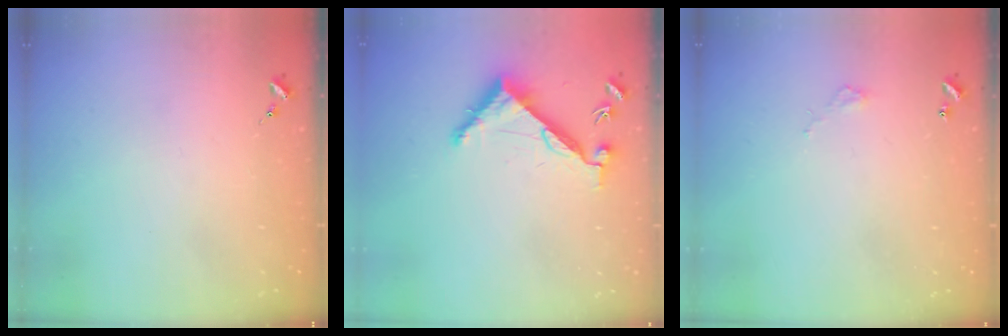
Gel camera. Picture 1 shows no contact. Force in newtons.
{"total": 6.9, "press": 6.9, "slide": 0.3}
{"total": 2.8, "press": 2.8, "slide": 0.2}